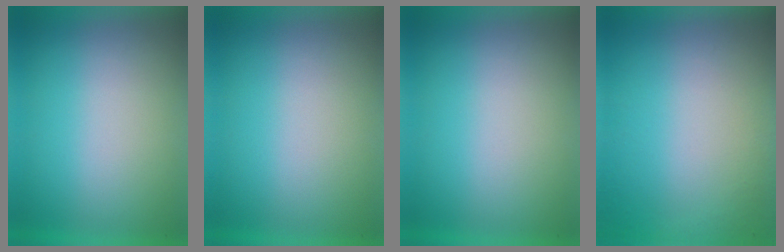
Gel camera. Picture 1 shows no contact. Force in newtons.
{"total": 0.0}
{"total": 0.0}
{"total": 2.8}